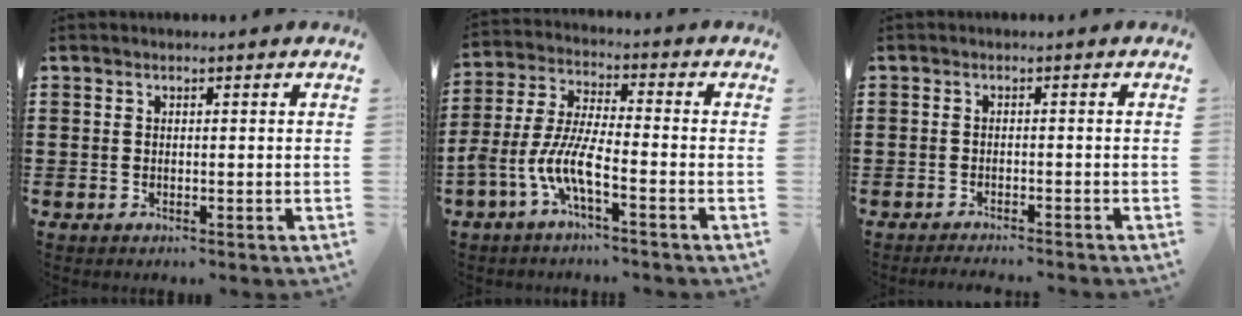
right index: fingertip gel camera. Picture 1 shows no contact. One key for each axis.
{"total": 7.8, "fx": -4.3, "fy": 1.5, "fz": 6.3, "tx": -0.160, "ty": -0.018, "tz": -0.089}
{"total": 1.6, "fx": -1.6, "fy": -0.2, "fz": -0.1, "tx": -0.003, "ty": 0.001, "tz": -0.033}